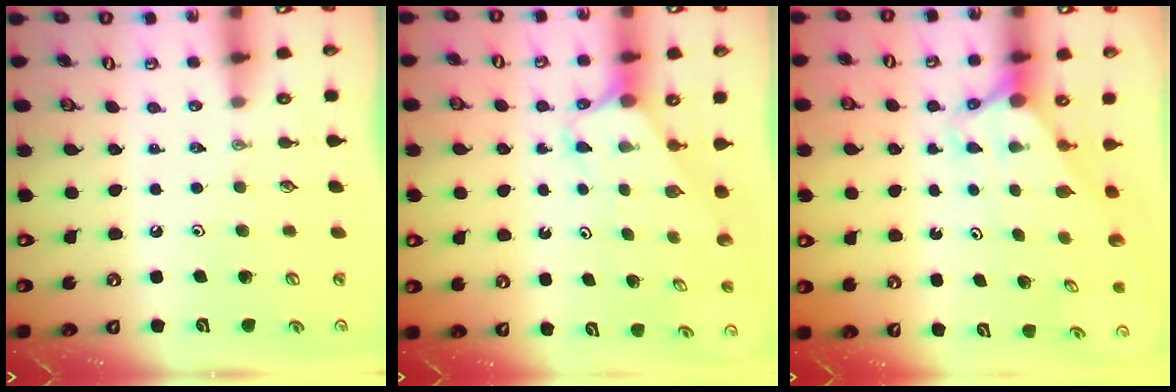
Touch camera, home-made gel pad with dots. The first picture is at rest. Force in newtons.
{"total": 4.1, "press": 4.0, "slide": 0.4}
{"total": 2.7, "press": 2.7, "slide": 0.0}